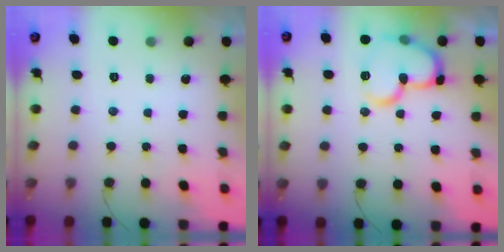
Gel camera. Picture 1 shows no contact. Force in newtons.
{"total": 15.6, "press": 15.4, "slide": 1.9}